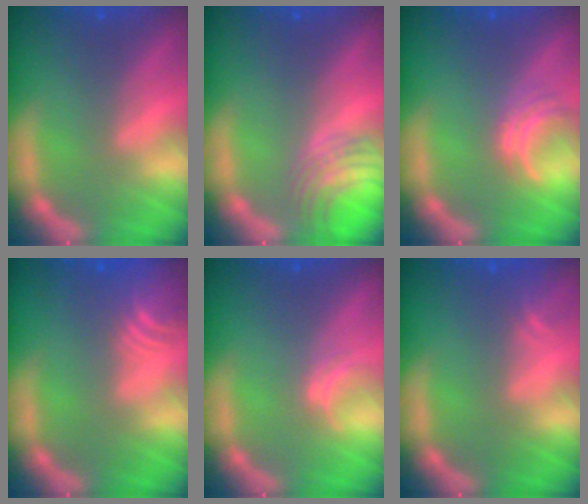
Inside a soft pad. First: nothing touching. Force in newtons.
{"total": 5.0}
{"total": 2.5}
{"total": 5.1}
{"total": 1.0}
{"total": 1.5}